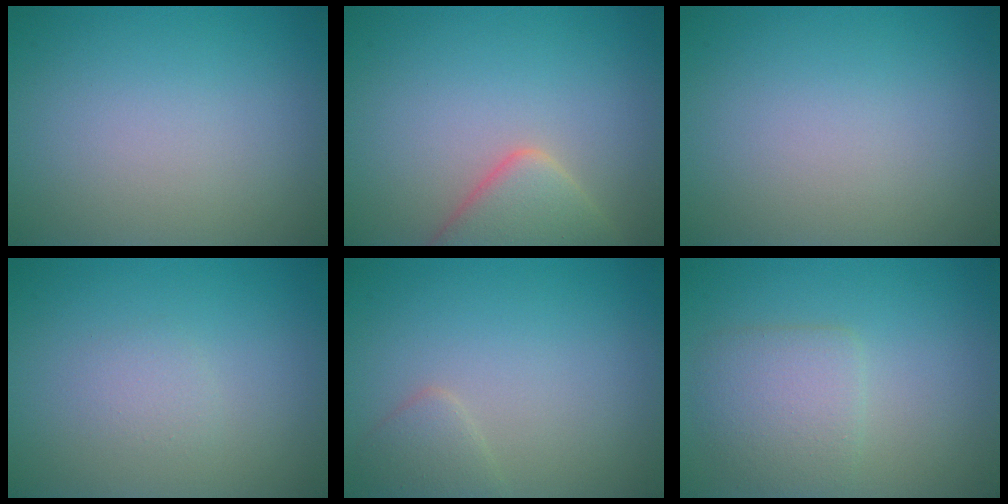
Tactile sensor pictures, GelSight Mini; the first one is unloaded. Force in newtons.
{"total": 4.5, "press": 4.5, "slide": 0.3}
{"total": 0.0}
{"total": 1.0, "press": 1.0, "slide": 0.0}
{"total": 1.6, "press": 1.6, "slide": 0.1}
{"total": 3.4, "press": 3.4, "slide": 0.2}